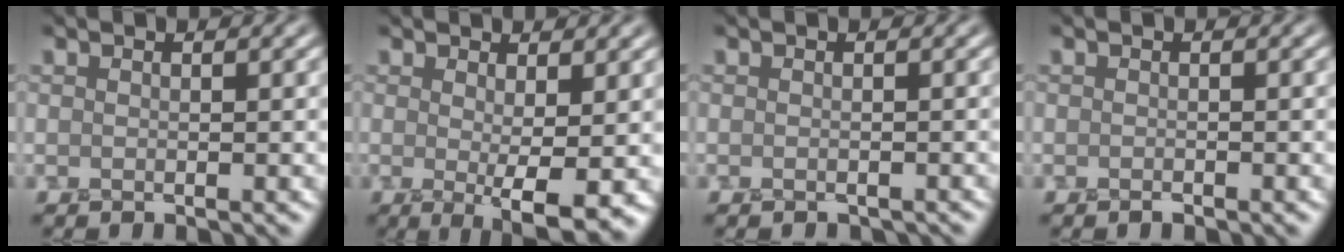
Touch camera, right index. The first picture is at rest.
{"total": 3.9, "force": [0.0, 0.8, 3.8], "torque": [-0.055, -0.013, 0.003]}
{"total": 0.9, "force": [-0.8, 0.3, 0.3], "torque": [-0.006, -0.011, -0.012]}
{"total": 0.7, "force": [-0.7, 0.3, 0.1], "torque": [-0.005, 0.000, -0.012]}